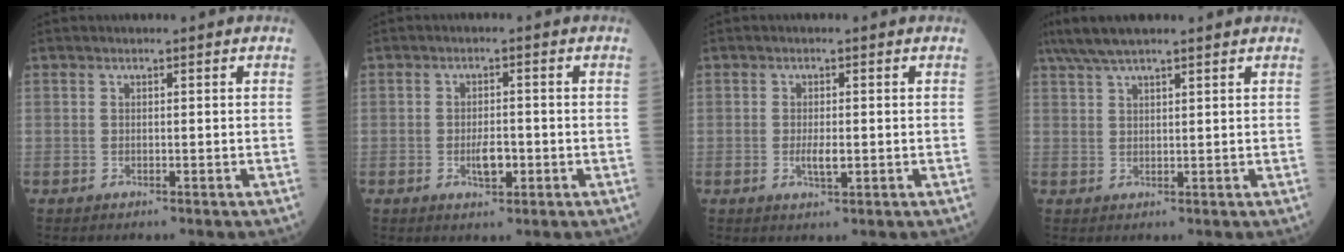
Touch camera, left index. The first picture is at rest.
{"total": 3.2, "force": [-1.0, 1.3, 2.8], "torque": [-0.055, 0.001, -0.013]}
{"total": 2.5, "force": [-0.3, 0.7, 2.3], "torque": [-0.050, -0.003, -0.003]}
{"total": 7.2, "force": [5.9, 0.6, 4.2], "torque": [-0.076, 0.042, 0.104]}